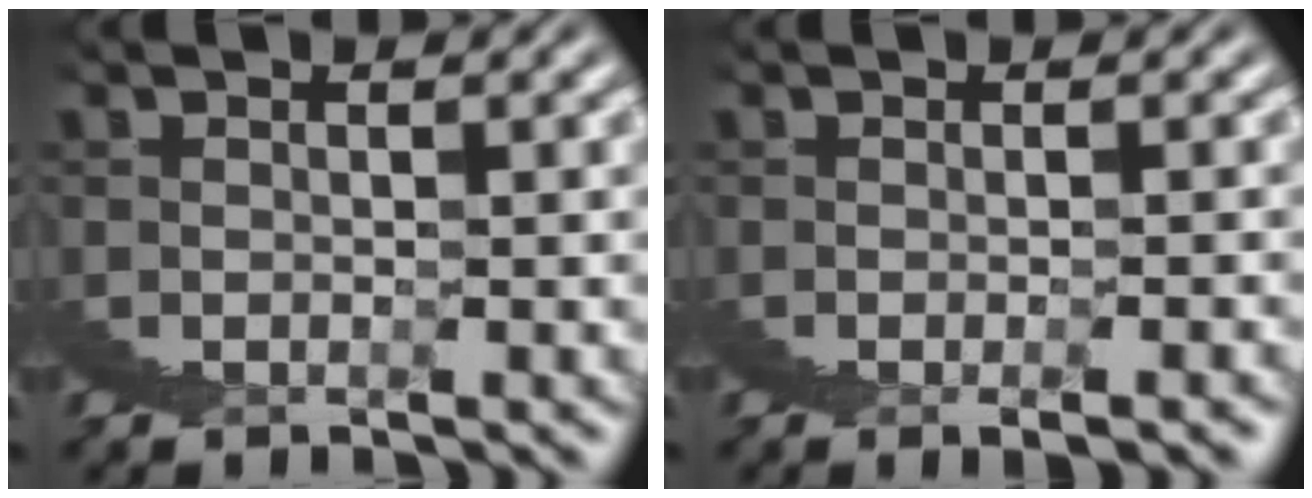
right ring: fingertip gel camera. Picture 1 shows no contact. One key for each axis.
{"total": 1.9, "fx": 0.7, "fy": -1.7, "fz": -0.6, "tx": 0.025, "ty": 0.017, "tz": 0.005}